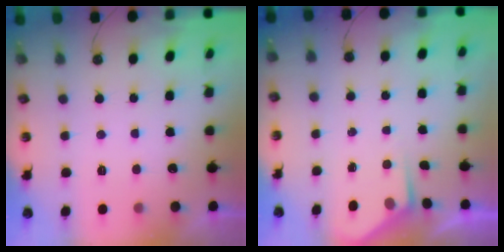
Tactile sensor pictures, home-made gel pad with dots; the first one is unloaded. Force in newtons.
{"total": 2.5, "press": 2.5, "slide": 0.4}